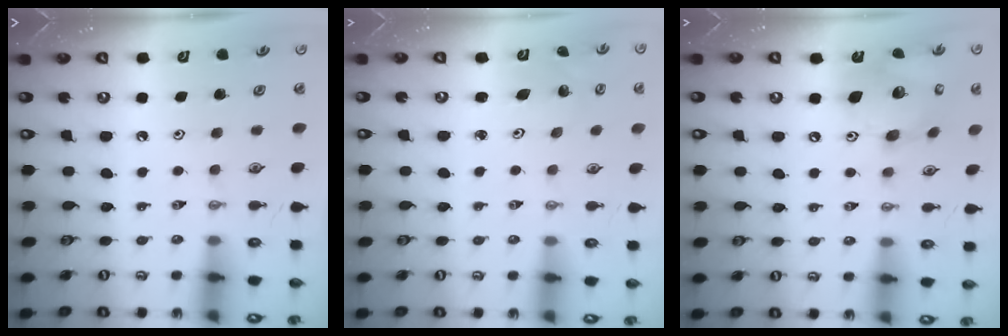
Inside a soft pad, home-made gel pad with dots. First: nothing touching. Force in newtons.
{"total": 1.9, "press": 1.9, "slide": 0.2}
{"total": 16.7, "press": 16.4, "slide": 3.2}